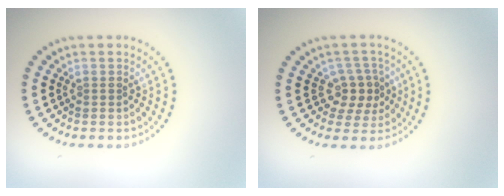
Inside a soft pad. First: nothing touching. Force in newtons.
{"total": 2.9, "press": 2.5, "slide": 1.3}